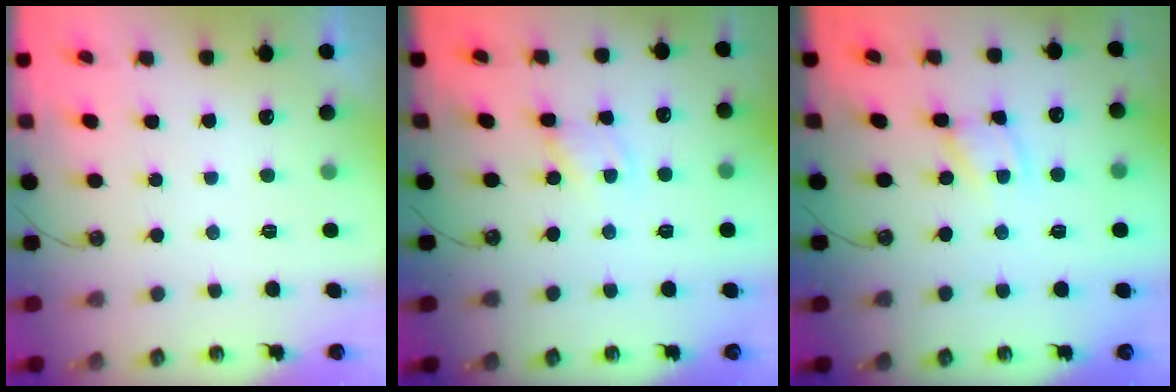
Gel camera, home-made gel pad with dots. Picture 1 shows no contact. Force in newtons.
{"total": 1.3, "press": 1.3, "slide": 0.2}
{"total": 2.4, "press": 2.4, "slide": 0.1}